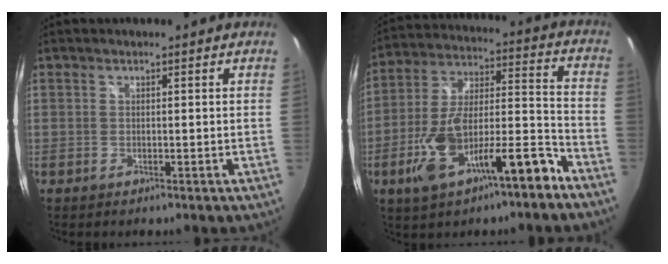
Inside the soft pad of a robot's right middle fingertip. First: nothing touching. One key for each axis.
{"total": 18.2, "fx": -10.6, "fy": 5.2, "fz": 13.9, "tx": -0.245, "ty": 0.000, "tz": -0.174}